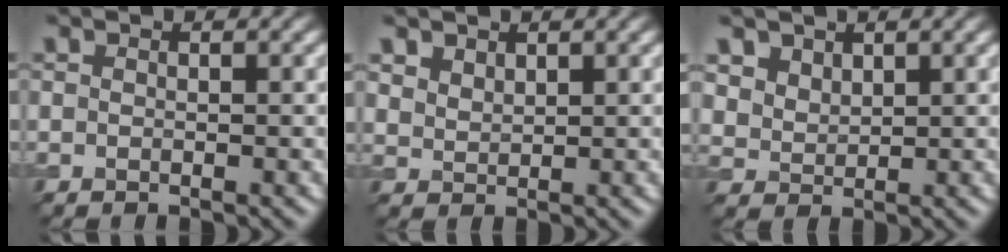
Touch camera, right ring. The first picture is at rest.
{"total": 1.9, "force": [1.5, 1.1, 0.6], "torque": [-0.020, -0.003, 0.036]}
{"total": 2.9, "force": [2.1, 1.8, 0.9], "torque": [-0.034, -0.011, 0.057]}